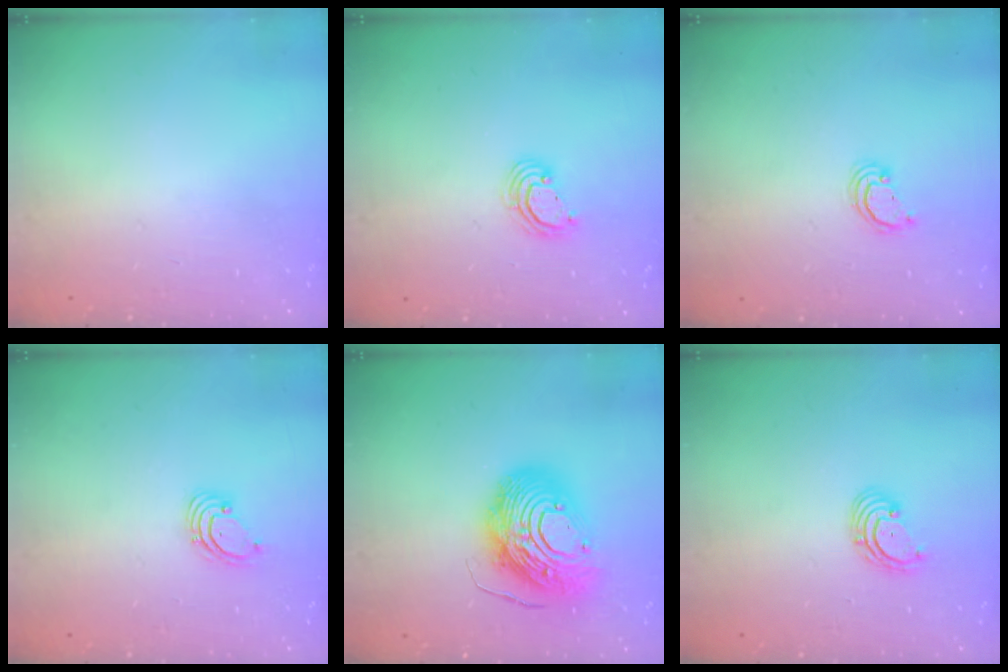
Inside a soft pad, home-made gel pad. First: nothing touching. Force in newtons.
{"total": 3.6, "press": 3.6, "slide": 0.2}
{"total": 2.1, "press": 2.1, "slide": 0.1}
{"total": 1.6, "press": 1.6, "slide": 0.1}
{"total": 18.0, "press": 17.9, "slide": 1.9}
{"total": 2.9, "press": 2.9, "slide": 0.3}